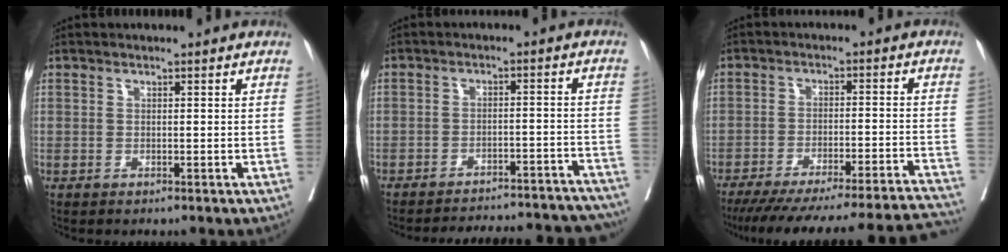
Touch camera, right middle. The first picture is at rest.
{"total": 21.5, "force": [-20.3, 4.0, 5.9], "torque": [-0.070, 0.008, -0.247]}
{"total": 28.7, "force": [-26.3, 1.5, 11.3], "torque": [-0.129, -0.033, -0.345]}